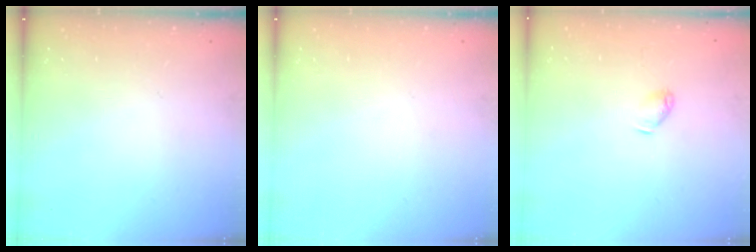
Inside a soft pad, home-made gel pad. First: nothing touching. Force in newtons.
{"total": 0.0}
{"total": 3.5, "press": 3.4, "slide": 0.7}